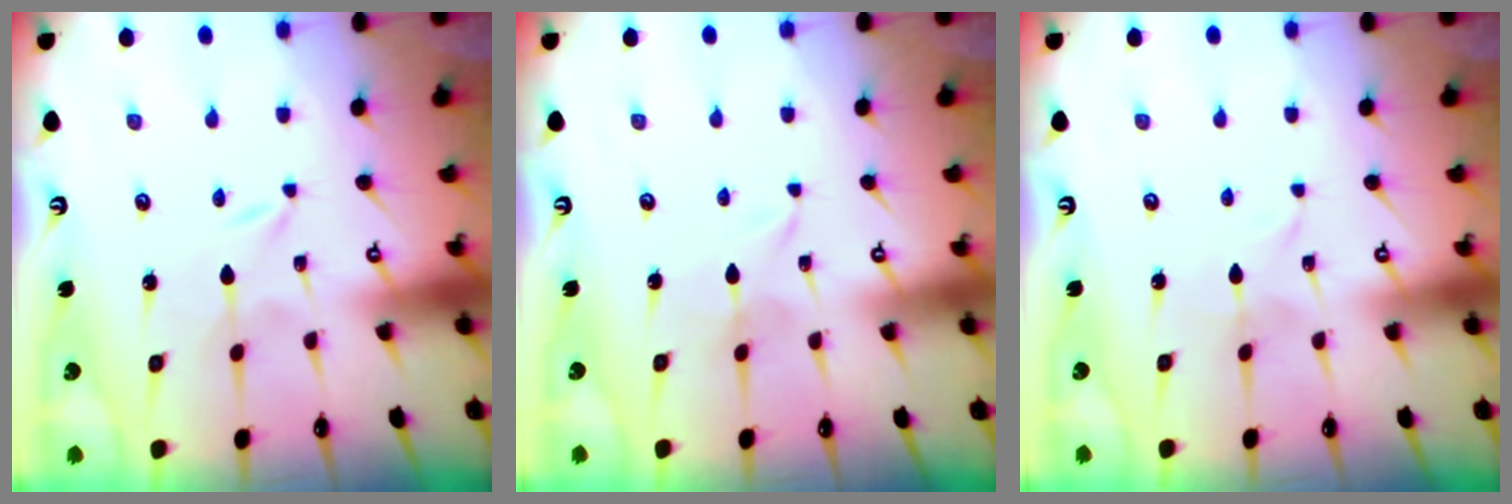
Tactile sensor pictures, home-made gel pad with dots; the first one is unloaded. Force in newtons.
{"total": 2.4, "press": 2.4, "slide": 0.2}
{"total": 1.4, "press": 1.4, "slide": 0.0}